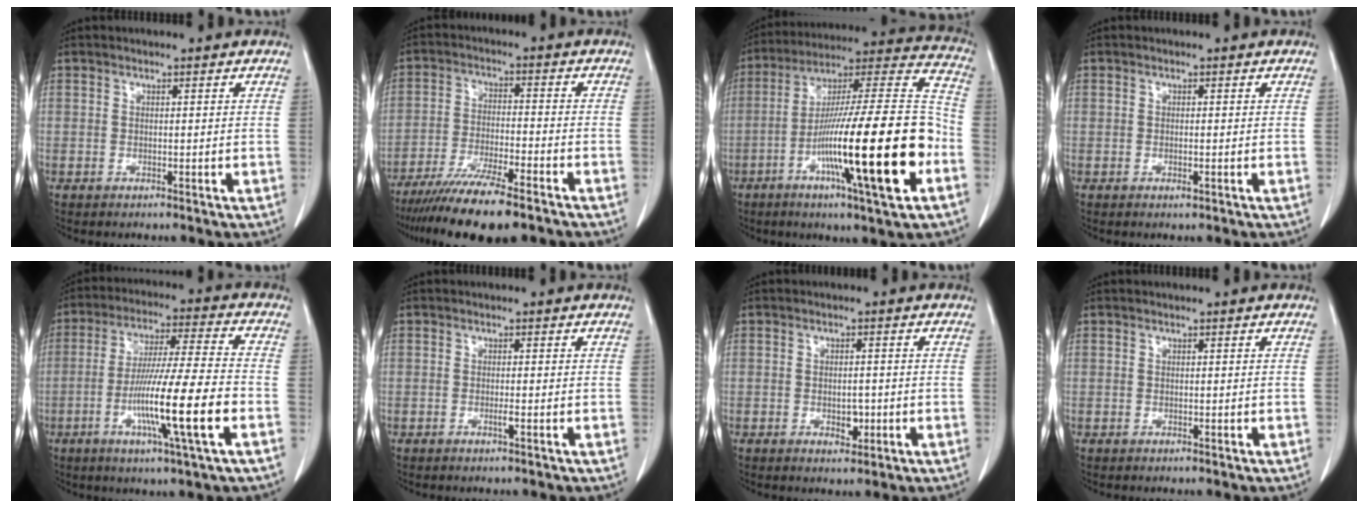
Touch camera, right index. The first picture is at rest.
{"total": 14.3, "force": [-11.2, 1.7, 8.7], "torque": [-0.162, -0.036, -0.184]}
{"total": 25.4, "force": [-8.4, 1.6, 23.9], "torque": [-0.363, -0.014, -0.141]}
{"total": 0.8, "force": [-0.3, 0.3, 0.6], "torque": [-0.011, -0.001, -0.002]}
{"total": 14.5, "force": [-4.7, -0.5, 13.7], "torque": [-0.253, -0.012, -0.086]}
{"total": 0.7, "force": [-0.4, -0.1, 0.6], "torque": [-0.013, 0.000, -0.005]}
{"total": 2.6, "force": [-0.8, 1.5, 2.0], "torque": [-0.028, 0.002, -0.006]}
{"total": 0.0}